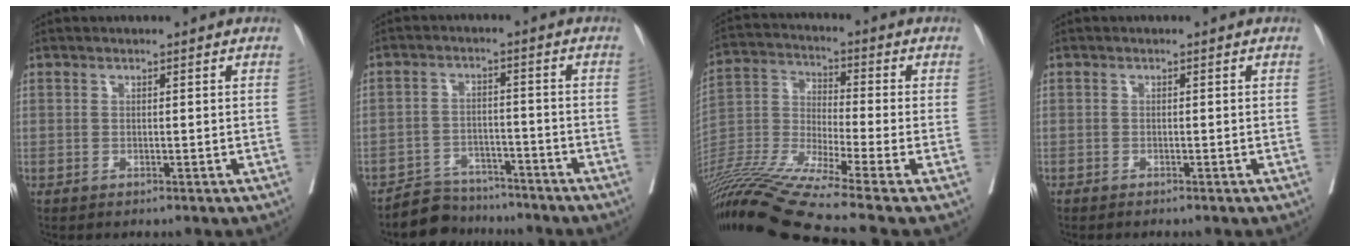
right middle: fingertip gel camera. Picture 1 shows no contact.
{"total": 6.2, "force": [-5.7, 2.4, -0.4], "torque": [0.015, 0.015, -0.096]}
{"total": 18.7, "force": [-15.2, -2.4, 10.6], "torque": [-0.230, -0.028, -0.285]}
{"total": 1.1, "force": [-1.0, 0.0, 0.4], "torque": [-0.006, 0.000, -0.016]}